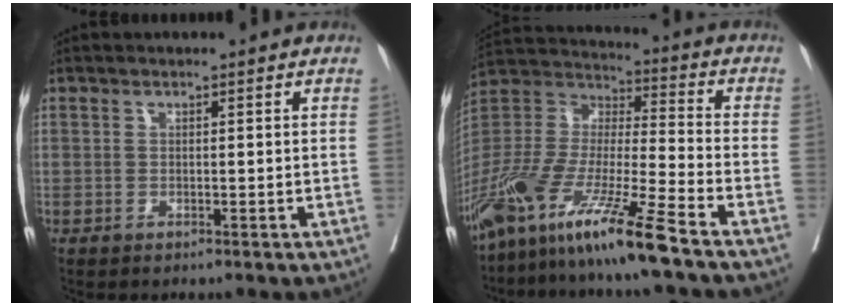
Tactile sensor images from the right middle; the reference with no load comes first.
{"total": 18.0, "force": [-12.7, 0.1, 12.8], "torque": [-0.283, -0.042, -0.247]}